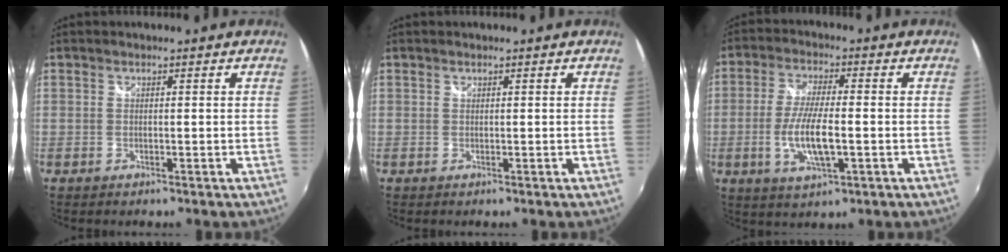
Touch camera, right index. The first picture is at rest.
{"total": 0.0}
{"total": 9.4, "force": [-2.2, 2.7, 8.8], "torque": [-0.176, -0.009, -0.039]}